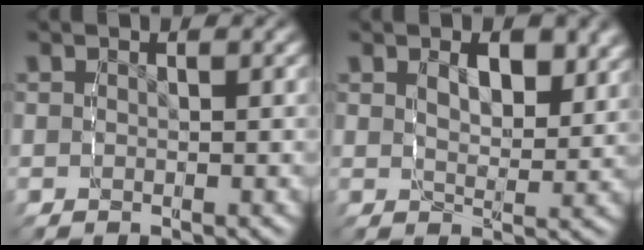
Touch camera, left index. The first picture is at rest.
{"total": 2.8, "force": [1.4, 1.4, 2.1], "torque": [-0.035, -0.012, 0.024]}